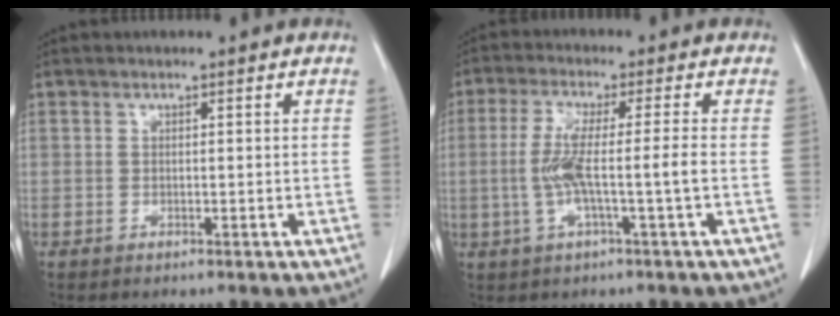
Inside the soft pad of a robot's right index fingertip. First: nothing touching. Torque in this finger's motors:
{"motor_torque": [1.35, -0.38, 0.70, 0.21]}